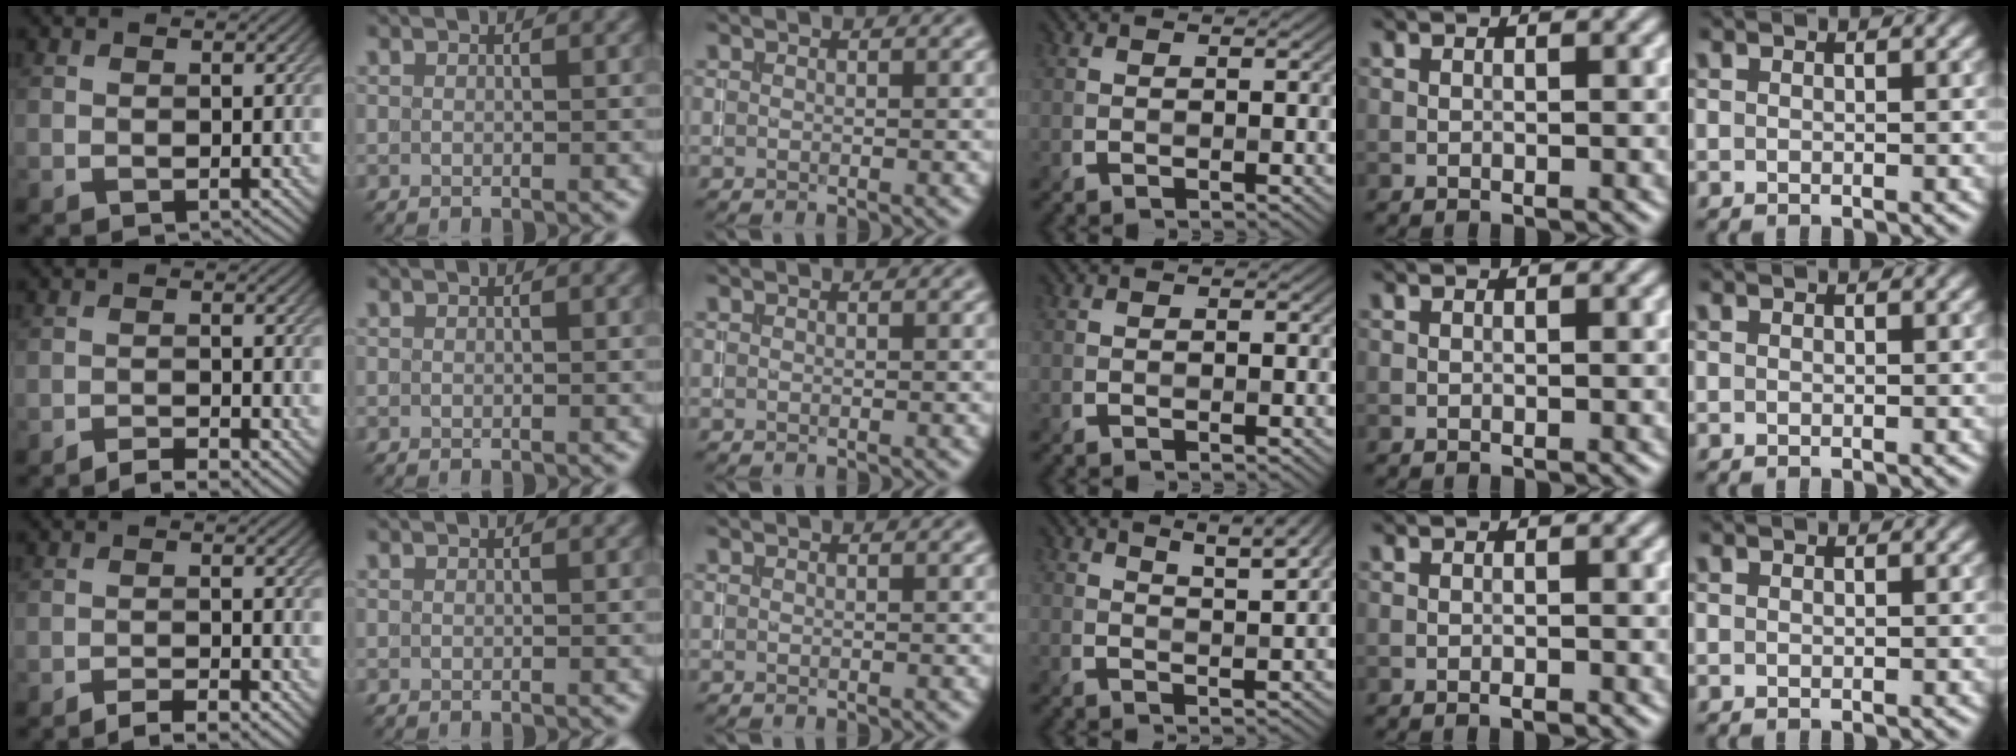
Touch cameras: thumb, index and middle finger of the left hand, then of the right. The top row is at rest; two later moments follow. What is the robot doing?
{"motion": "pour", "object": "almond"}